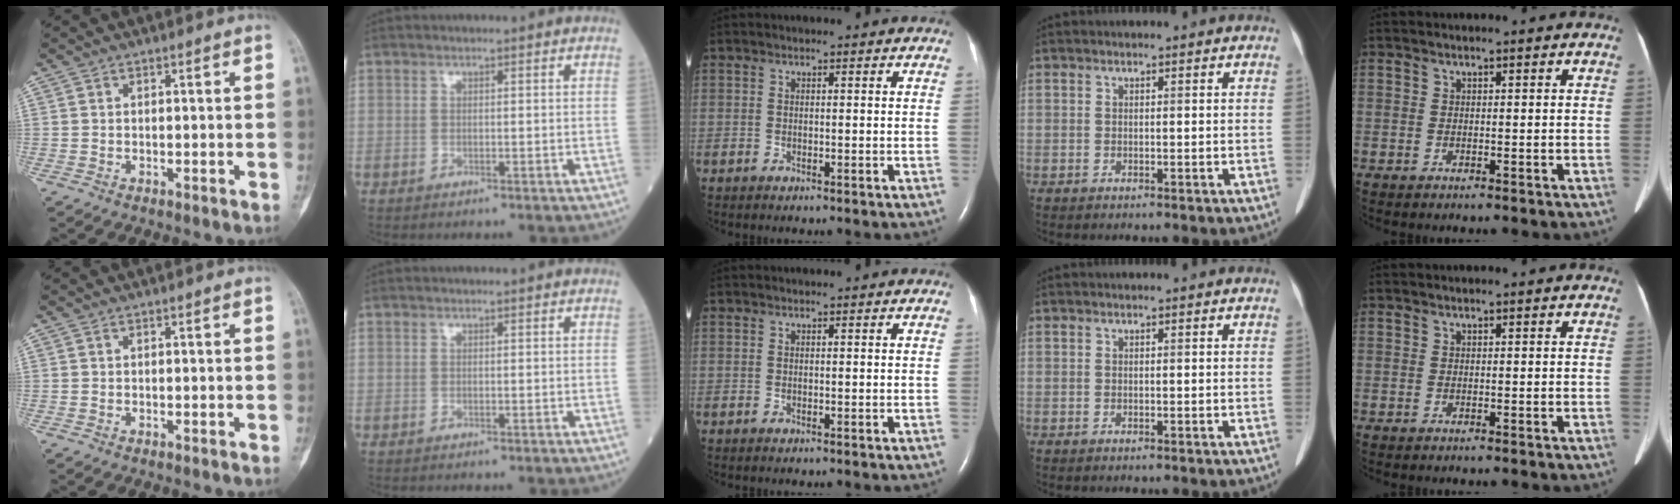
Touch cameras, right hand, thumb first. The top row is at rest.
{}